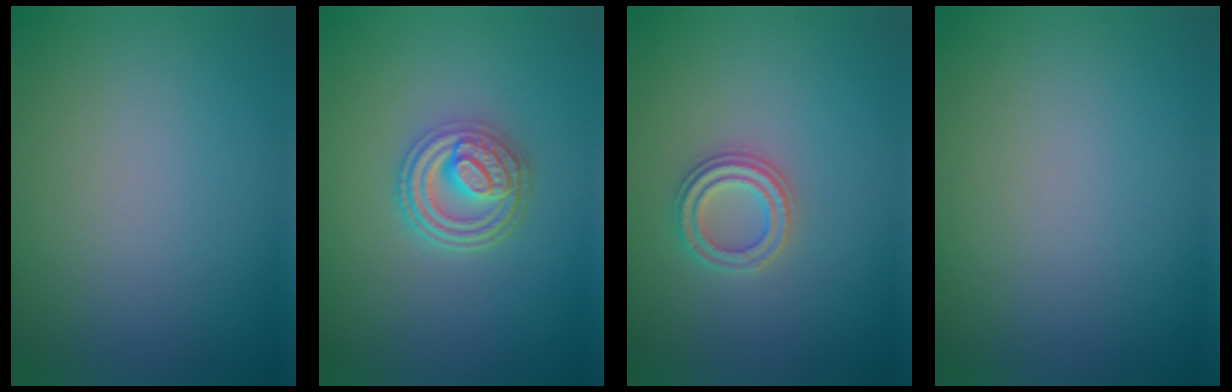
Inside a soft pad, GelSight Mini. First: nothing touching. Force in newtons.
{"total": 4.6, "press": 3.7, "slide": 2.7}
{"total": 2.3, "press": 2.3, "slide": 0.2}
{"total": 0.0}